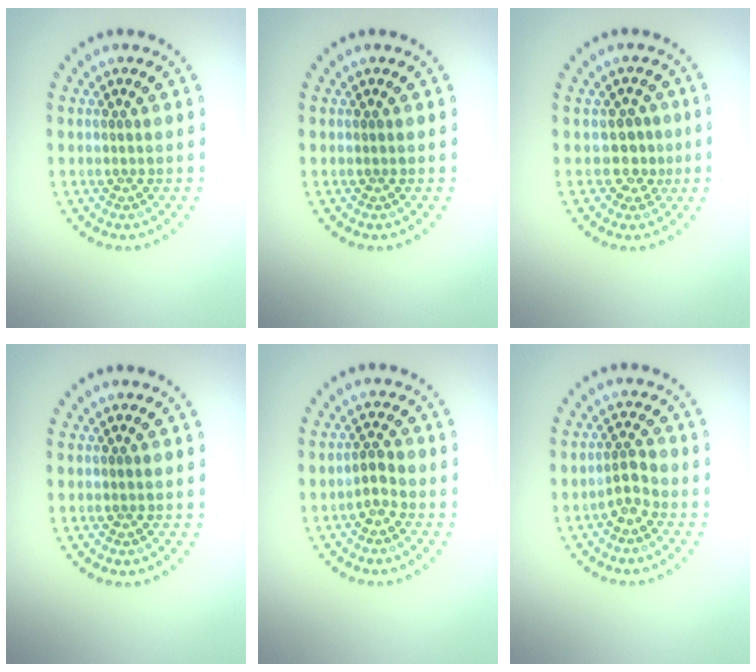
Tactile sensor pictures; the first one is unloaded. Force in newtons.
{"total": 0.0}
{"total": 2.1, "press": 1.5, "slide": 1.5}
{"total": 0.0}
{"total": 1.5, "press": 1.2, "slide": 0.9}
{"total": 1.7, "press": 1.3, "slide": 1.2}